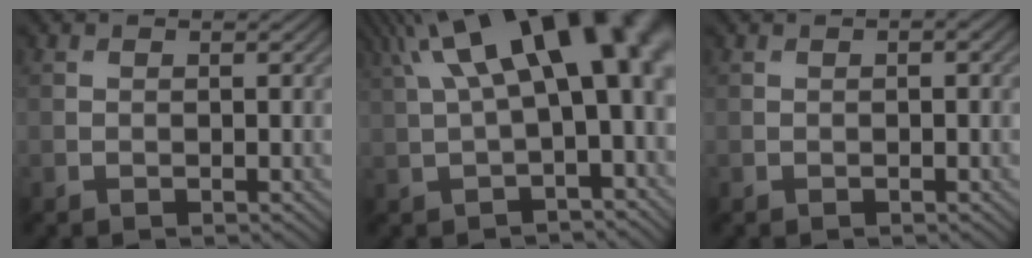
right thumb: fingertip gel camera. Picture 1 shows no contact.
{"total": 16.3, "force": [4.2, 6.2, 14.5], "torque": [-0.218, 0.034, 0.086]}
{"total": 1.2, "force": [0.3, 0.2, 1.2], "torque": [-0.015, 0.001, 0.007]}